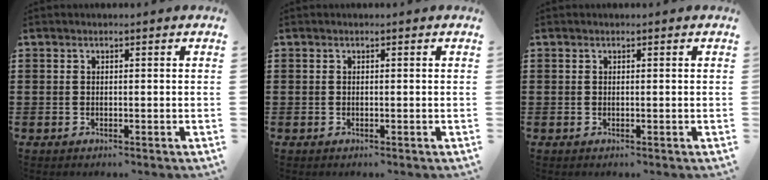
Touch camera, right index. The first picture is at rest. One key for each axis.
{"total": 0.0}
{"total": 0.0}